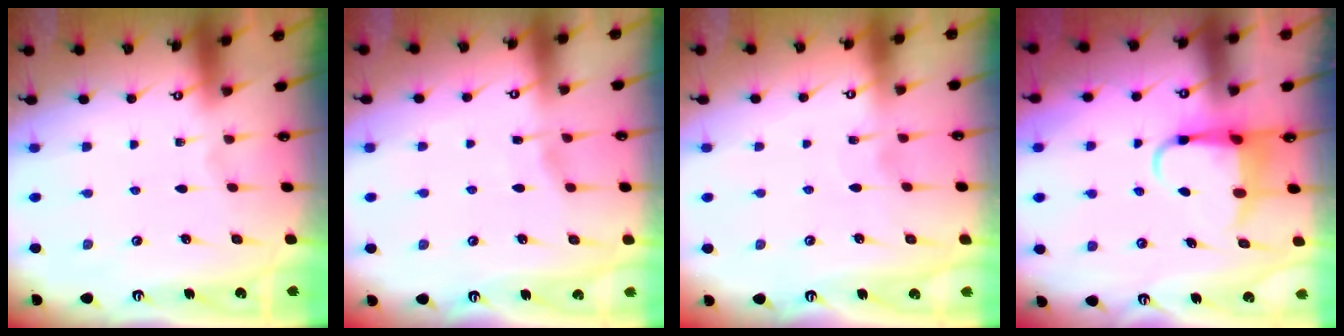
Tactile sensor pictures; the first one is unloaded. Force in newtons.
{"total": 2.5, "press": 2.5, "slide": 0.4}
{"total": 5.5, "press": 5.5, "slide": 0.5}
{"total": 5.4, "press": 5.4, "slide": 0.5}